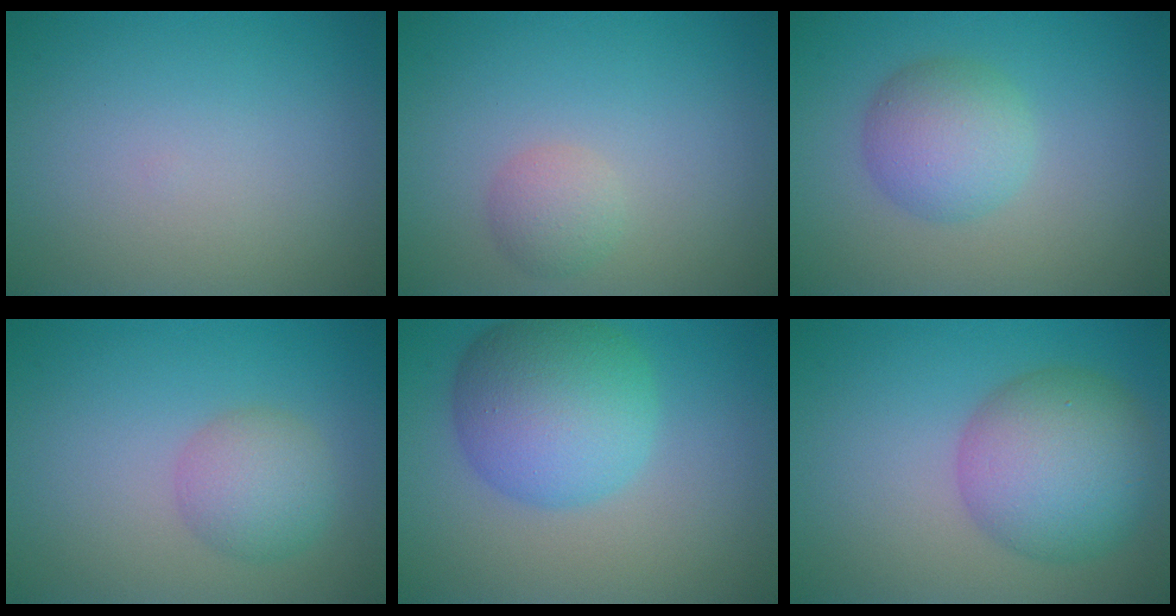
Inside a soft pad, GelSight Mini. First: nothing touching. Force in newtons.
{"total": 1.8, "press": 1.8, "slide": 0.1}
{"total": 4.1, "press": 4.1, "slide": 0.1}
{"total": 3.3, "press": 3.3, "slide": 0.1}
{"total": 8.1, "press": 8.1, "slide": 0.1}
{"total": 7.7, "press": 7.7, "slide": 0.3}